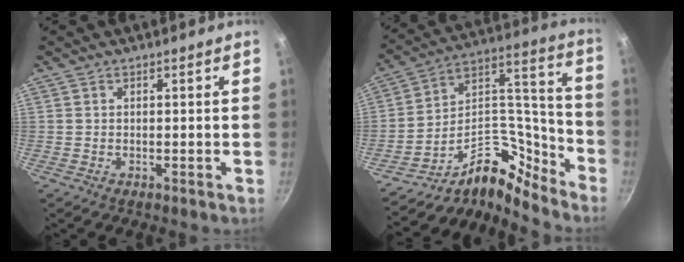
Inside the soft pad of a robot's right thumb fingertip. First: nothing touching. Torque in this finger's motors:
{"motor_torque": [0.43, 0.37, -0.17, -0.40, 0.00]}